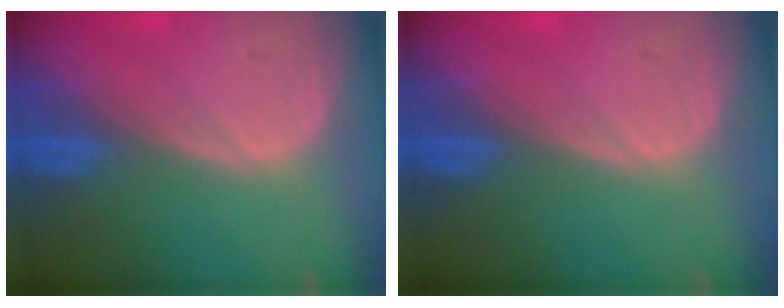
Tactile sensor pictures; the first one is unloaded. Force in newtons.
{"total": 0.0}